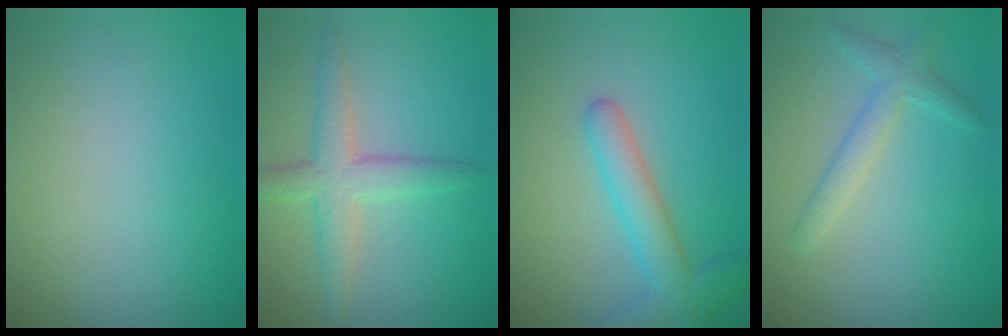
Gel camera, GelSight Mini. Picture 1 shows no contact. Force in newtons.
{"total": 3.7, "press": 3.7, "slide": 0.3}
{"total": 4.0, "press": 4.0, "slide": 0.2}
{"total": 2.4, "press": 2.4, "slide": 0.0}